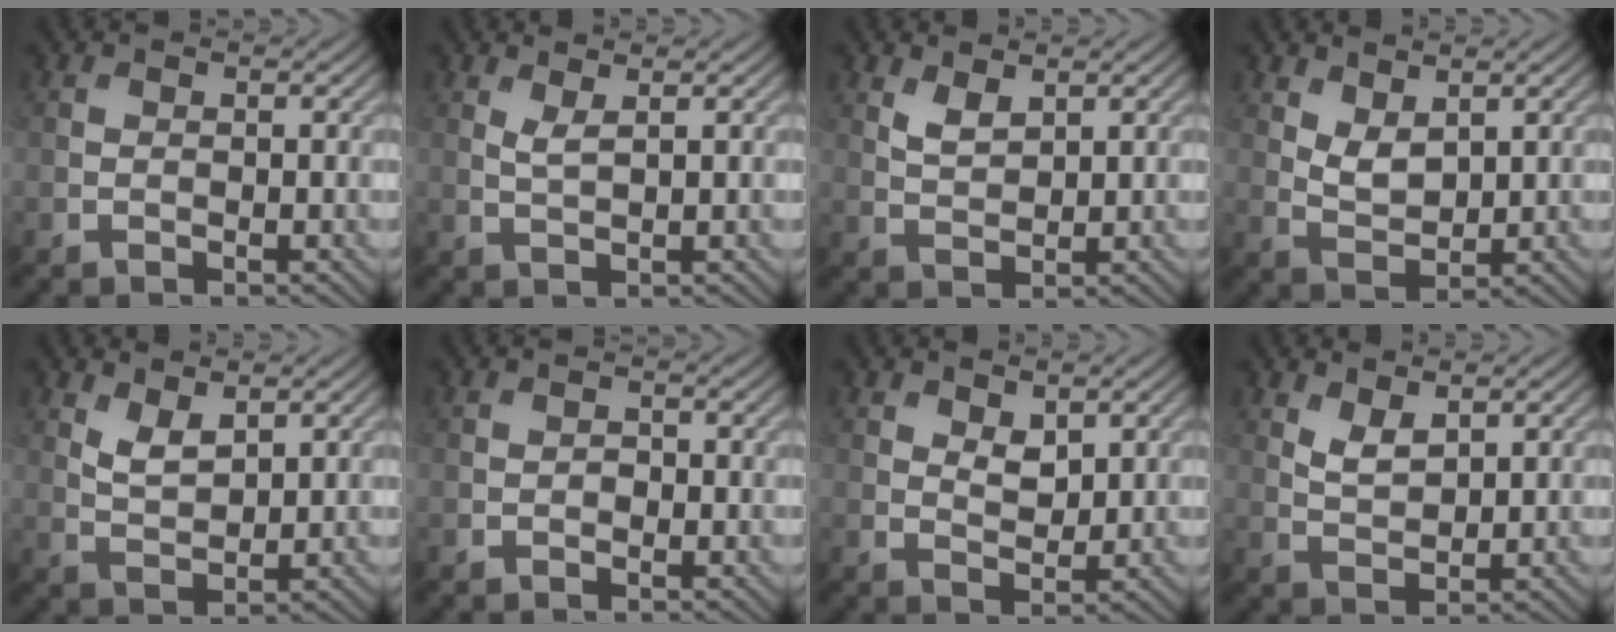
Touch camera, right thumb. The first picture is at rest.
{"total": 1.7, "force": [1.1, 0.3, 1.3], "torque": [-0.034, -0.001, 0.024]}
{"total": 2.5, "force": [1.7, 1.1, 1.5], "torque": [-0.037, -0.005, 0.039]}
{"total": 3.5, "force": [2.0, 1.8, 2.2], "torque": [-0.054, -0.007, 0.045]}
{"total": 3.2, "force": [2.0, 1.3, 2.1], "torque": [-0.049, -0.009, 0.045]}
{"total": 0.7, "force": [-0.2, 0.5, 0.4], "torque": [-0.004, -0.001, -0.005]}
{"total": 2.8, "force": [1.6, 1.4, 1.7], "torque": [-0.033, -0.007, 0.033]}
{"total": 2.9, "force": [1.8, 1.2, 1.8], "torque": [-0.044, -0.007, 0.042]}